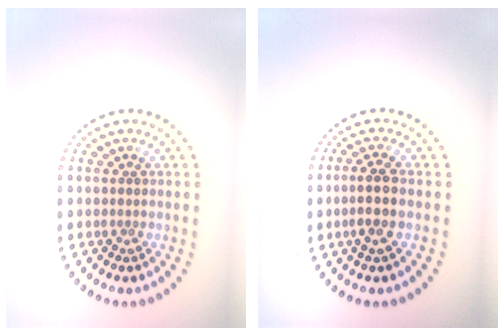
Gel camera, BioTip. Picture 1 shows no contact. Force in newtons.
{"total": 2.5, "press": 2.2, "slide": 1.1}